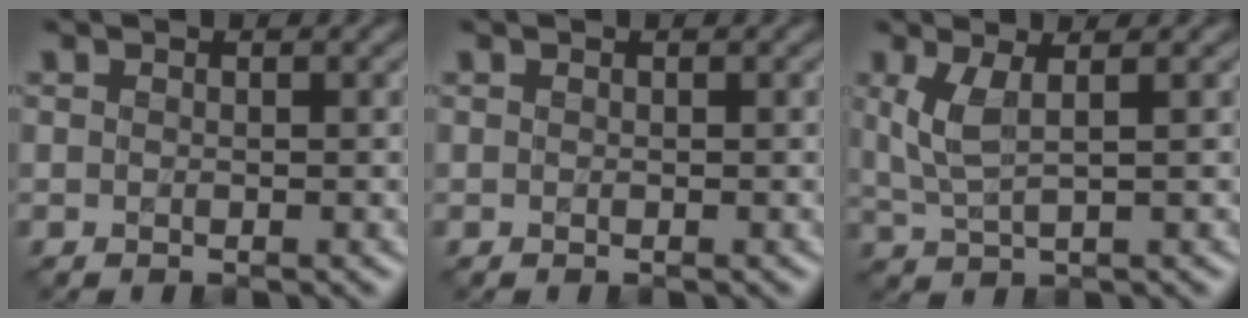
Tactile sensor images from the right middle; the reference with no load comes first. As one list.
[{"total": 0.0}, {"total": 3.1, "force": [1.0, 0.9, 2.8], "torque": [-0.063, -0.004, 0.025]}]